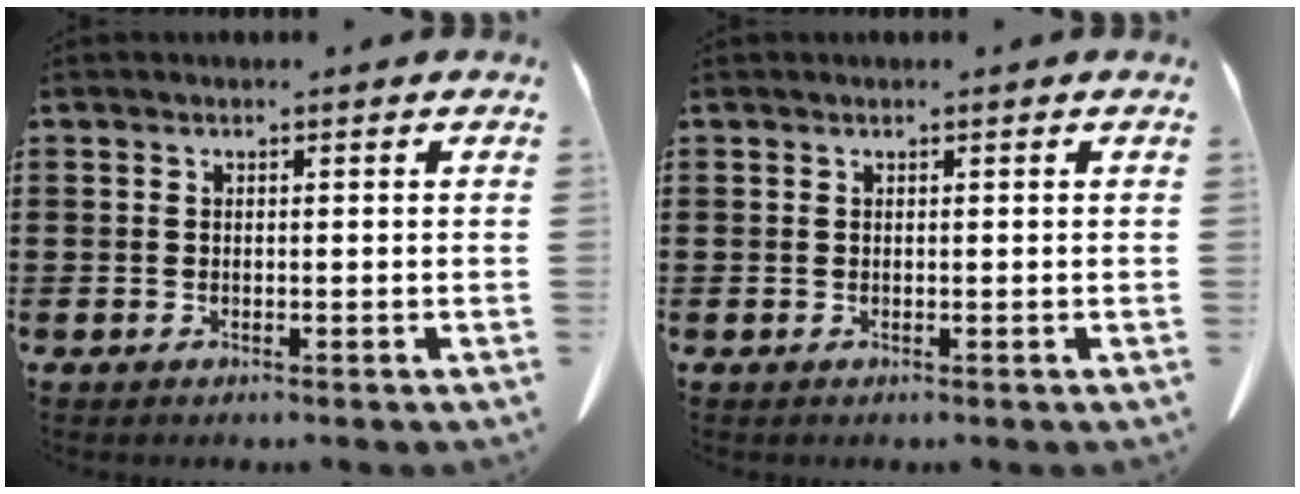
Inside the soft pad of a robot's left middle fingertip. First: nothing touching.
{"total": 0.0}